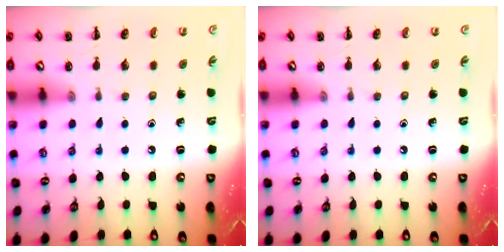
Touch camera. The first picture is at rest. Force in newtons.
{"total": 0.0}